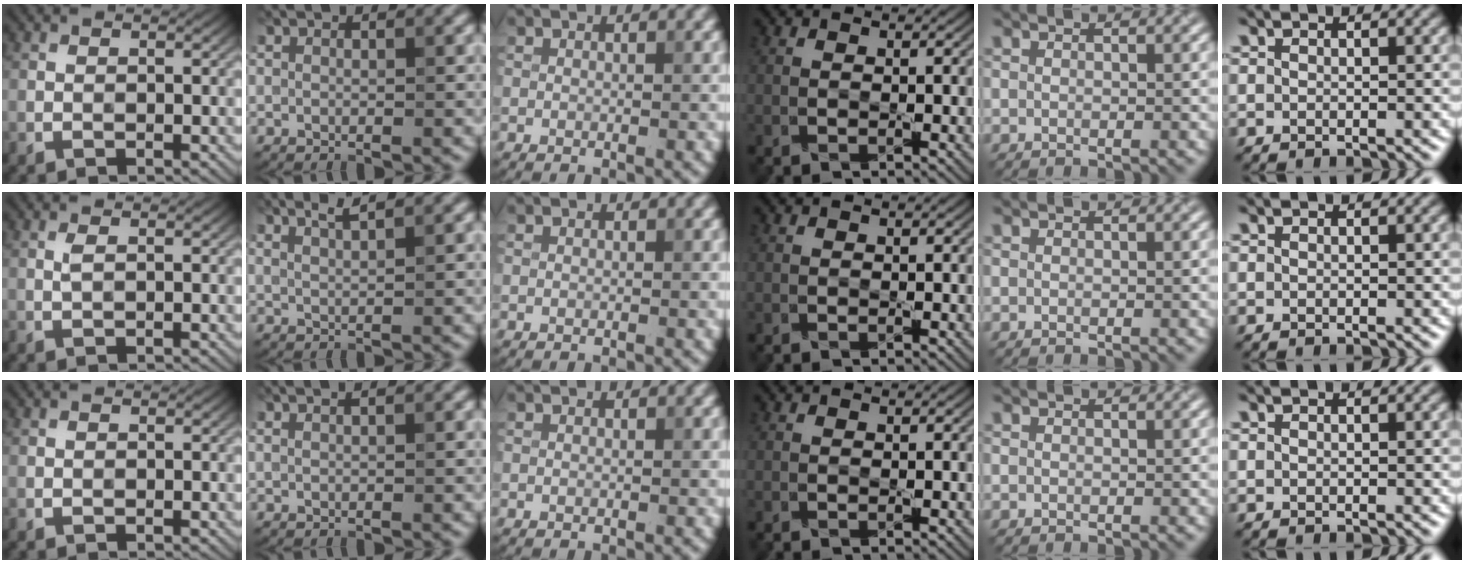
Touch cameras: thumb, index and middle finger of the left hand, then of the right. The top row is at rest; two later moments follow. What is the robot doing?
{"motion": "squeeze", "object": "tweezer"}